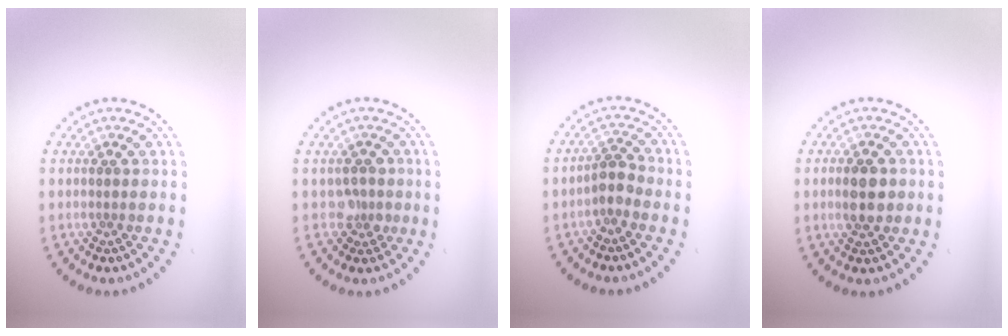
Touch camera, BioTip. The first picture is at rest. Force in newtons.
{"total": 1.8, "press": 1.4, "slide": 1.2}
{"total": 1.7, "press": 1.4, "slide": 1.0}
{"total": 3.4, "press": 3.3, "slide": 0.3}